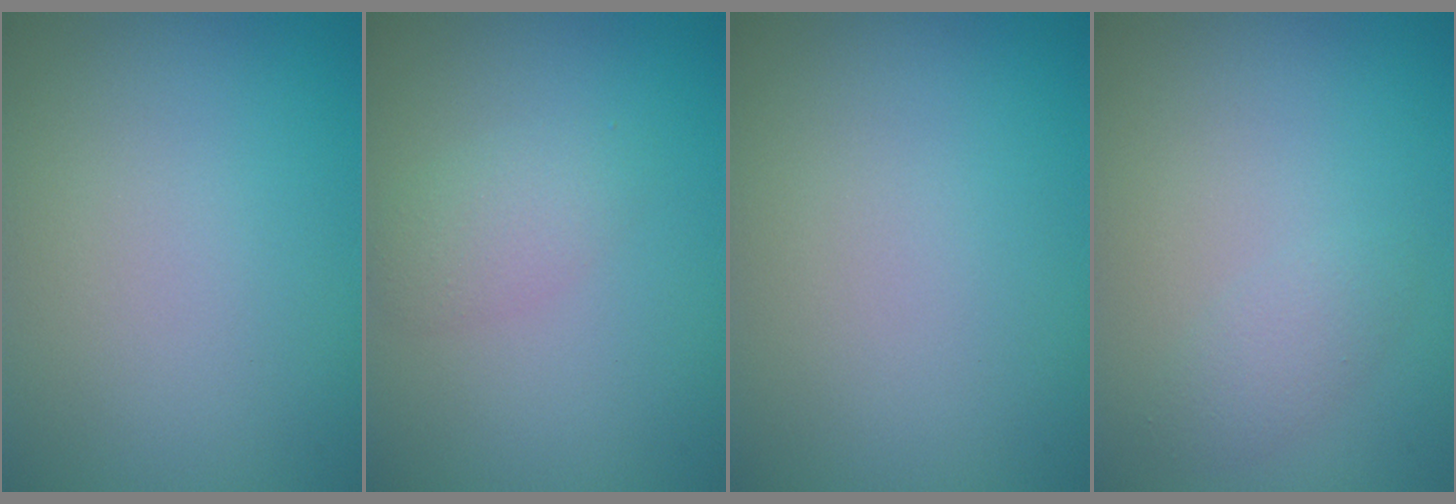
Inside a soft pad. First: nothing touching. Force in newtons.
{"total": 1.8, "press": 1.8, "slide": 0.1}
{"total": 0.0}
{"total": 1.4, "press": 1.4, "slide": 0.1}